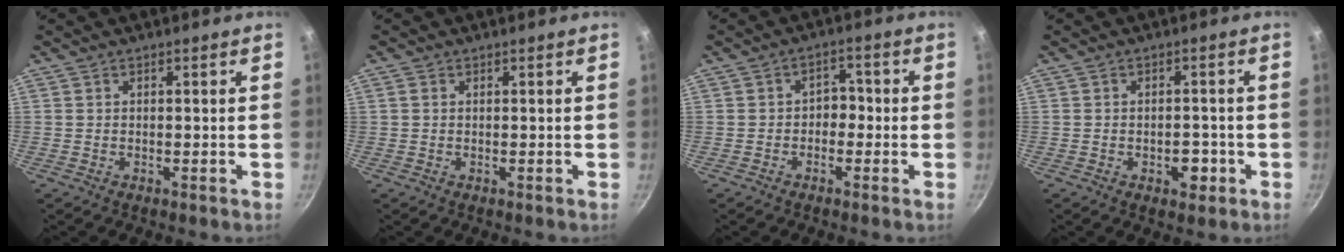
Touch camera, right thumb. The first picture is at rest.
{"total": 0.9, "force": [0.3, 0.7, 0.5], "torque": [-0.009, 0.002, 0.004]}
{"total": 3.5, "force": [-0.8, 2.6, 2.1], "torque": [0.000, 0.017, -0.020]}
{"total": 4.0, "force": [-1.6, 2.3, 2.8], "torque": [-0.021, 0.009, -0.018]}